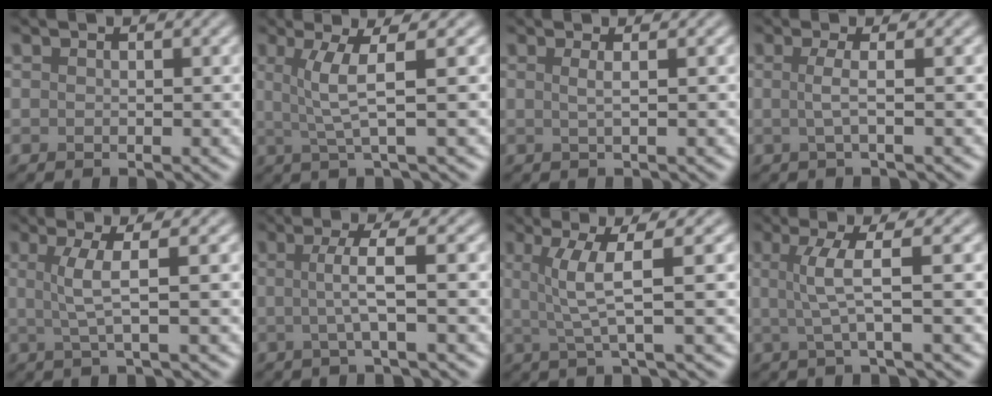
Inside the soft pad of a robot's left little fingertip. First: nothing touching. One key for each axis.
{"total": 3.9, "fx": 0.8, "fy": 0.6, "fz": 3.8, "tx": -0.072, "ty": 0.003, "tz": 0.018}
{"total": 1.5, "fx": 0.3, "fy": 0.5, "fz": 1.3, "tx": -0.018, "ty": 0.000, "tz": -0.004}
{"total": 2.2, "fx": 0.0, "fy": 0.6, "fz": 2.1, "tx": -0.038, "ty": -0.001, "tz": -0.008}
{"total": 3.3, "fx": 0.5, "fy": 0.6, "fz": 3.2, "tx": -0.060, "ty": 0.001, "tz": 0.009}
{"total": 3.4, "fx": 0.0, "fy": 0.6, "fz": 3.3, "tx": -0.059, "ty": -0.001, "tz": -0.008}
{"total": 4.2, "fx": 0.8, "fy": 0.6, "fz": 4.1, "tx": -0.076, "ty": 0.004, "tz": 0.019}
{"total": 3.8, "fx": 0.4, "fy": 0.6, "fz": 3.7, "tx": -0.072, "ty": 0.003, "tz": 0.005}